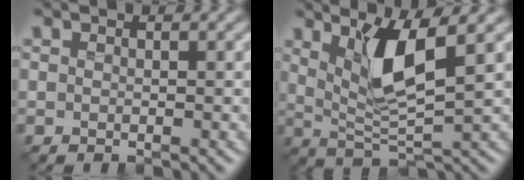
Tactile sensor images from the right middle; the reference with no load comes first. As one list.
[{"total": 5.2, "force": [2.0, 1.1, 4.7], "torque": [-0.093, -0.013, 0.041]}]